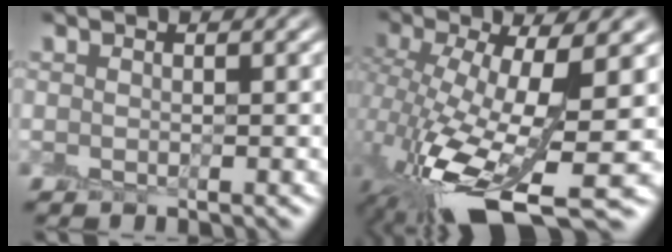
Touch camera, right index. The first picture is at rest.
{"total": 13.0, "force": [-3.6, 4.2, 11.7], "torque": [-0.234, -0.025, -0.052]}